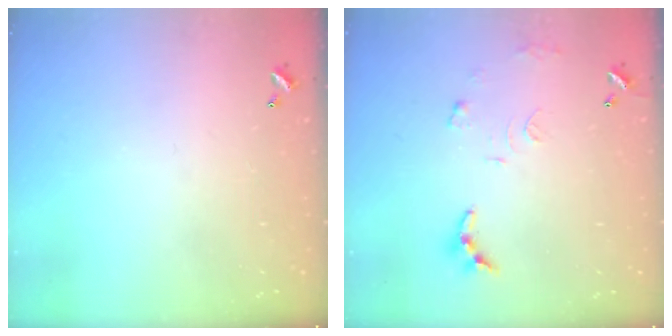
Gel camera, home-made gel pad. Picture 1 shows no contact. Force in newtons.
{"total": 9.3, "press": 9.3, "slide": 0.6}